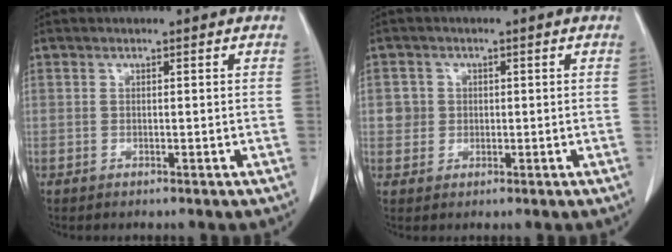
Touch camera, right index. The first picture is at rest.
{"total": 2.6, "force": [0.3, 2.6, 0.2], "torque": [0.006, 0.006, 0.005]}